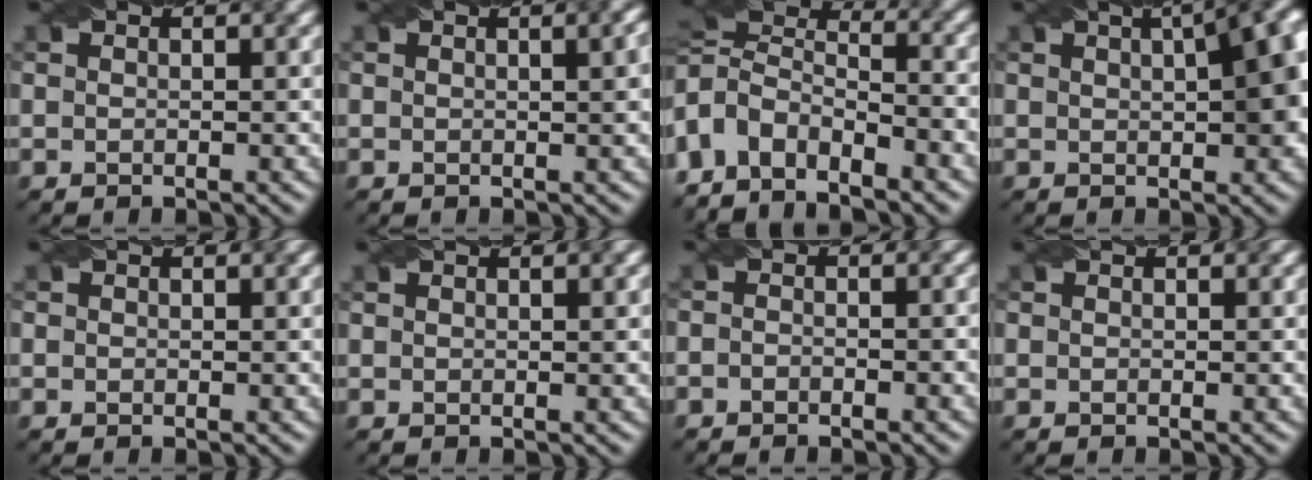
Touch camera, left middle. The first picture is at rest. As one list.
[{"total": 2.9, "force": [0.6, 1.0, 2.6], "torque": [-0.014, 0.011, 0.002]}, {"total": 7.1, "force": [-3.1, 4.2, 4.9], "torque": [-0.091, 0.001, -0.063]}, {"total": 7.6, "force": [1.5, 2.5, 7.0], "torque": [-0.066, 0.020, 0.017]}, {"total": 0.0}, {"total": 0.7, "force": [0.1, 0.1, 0.7], "torque": [-0.009, 0.002, 0.002]}, {"total": 1.9, "force": [-1.4, 0.7, 1.0], "torque": [-0.013, 0.002, -0.023]}, {"total": 0.0}]